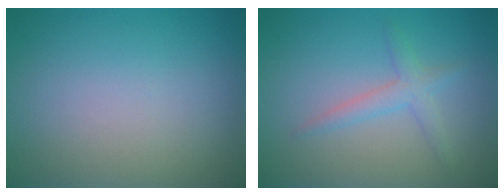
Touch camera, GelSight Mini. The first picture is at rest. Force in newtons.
{"total": 2.0, "press": 1.9, "slide": 0.2}